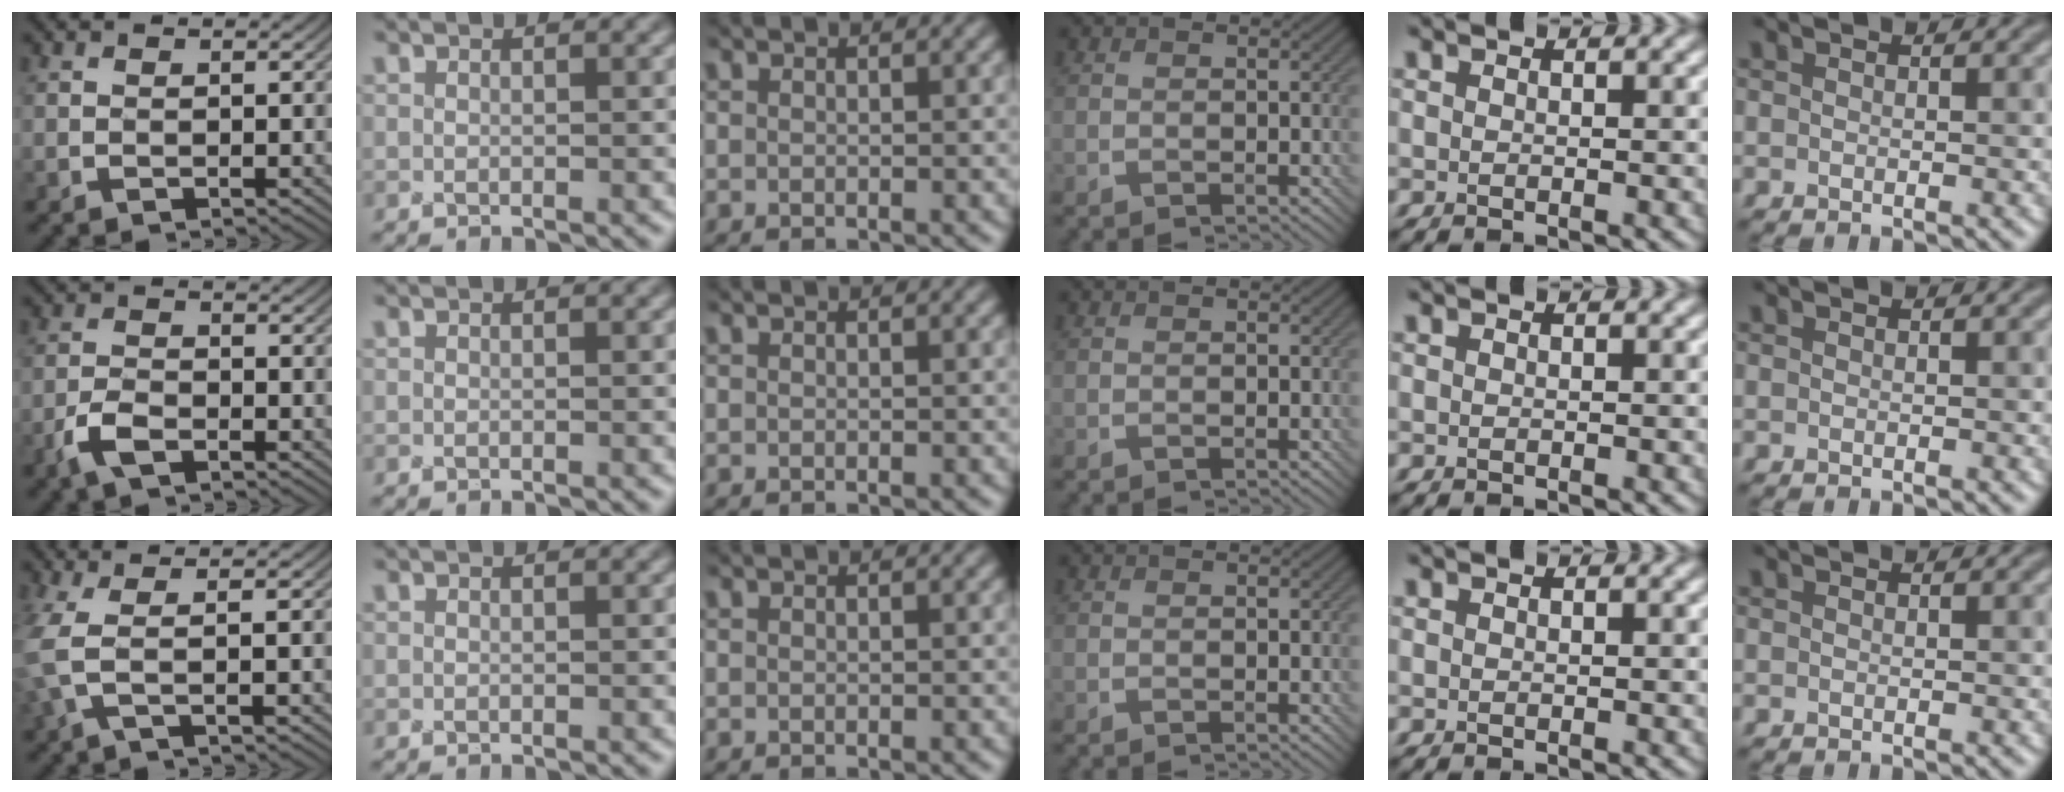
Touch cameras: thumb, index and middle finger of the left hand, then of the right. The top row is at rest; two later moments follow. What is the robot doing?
{"motion": "screw", "object": "bottle cap"}